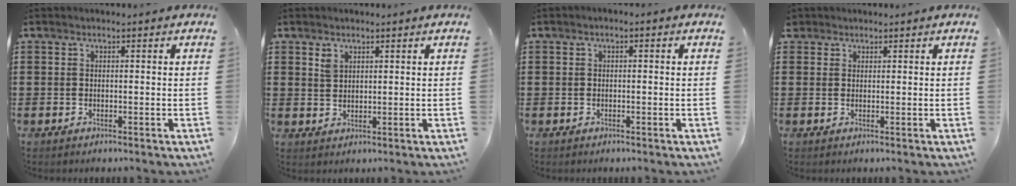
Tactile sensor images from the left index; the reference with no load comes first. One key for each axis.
{"total": 1.9, "fx": 1.3, "fy": 1.0, "fz": 0.9, "tx": -0.013, "ty": -0.002, "tz": 0.024}
{"total": 0.7, "fx": -0.5, "fy": 0.2, "fz": 0.5, "tx": -0.011, "ty": -0.004, "tz": -0.008}
{"total": 1.3, "fx": 1.0, "fy": 0.8, "fz": 0.1, "tx": -0.007, "ty": 0.005, "tz": 0.020}